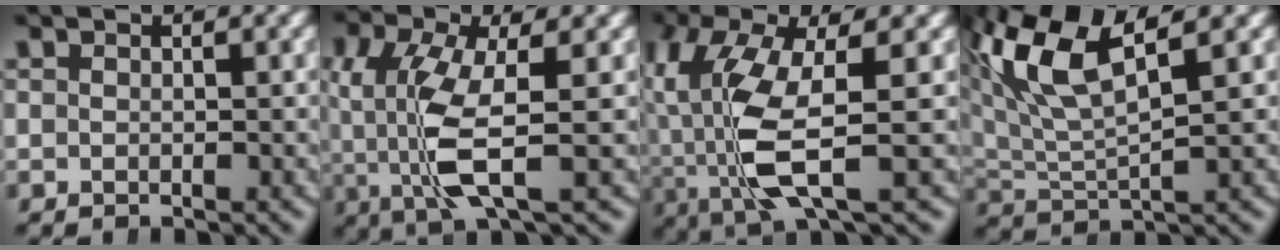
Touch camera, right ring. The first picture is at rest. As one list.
[{"total": 5.9, "force": [-0.1, 2.1, 5.5], "torque": [-0.132, -0.023, 0.010]}, {"total": 8.9, "force": [-0.8, 4.2, 7.8], "torque": [-0.181, -0.030, 0.007]}, {"total": 8.5, "force": [3.4, 4.3, 6.5], "torque": [-0.158, -0.013, 0.069]}]